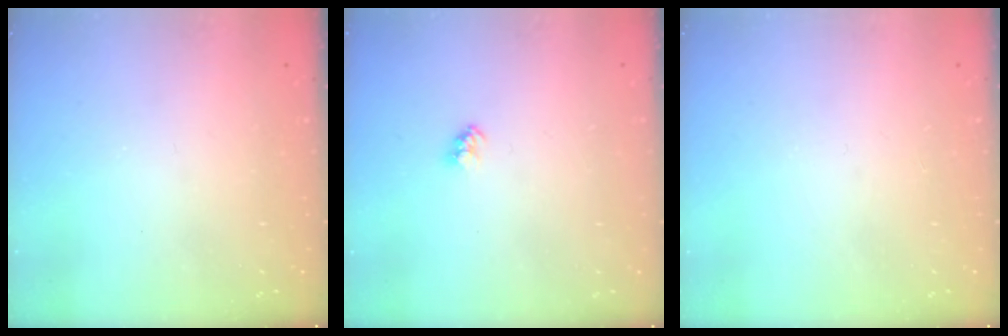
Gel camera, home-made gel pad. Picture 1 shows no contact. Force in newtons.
{"total": 2.4, "press": 2.4, "slide": 0.1}
{"total": 0.0}